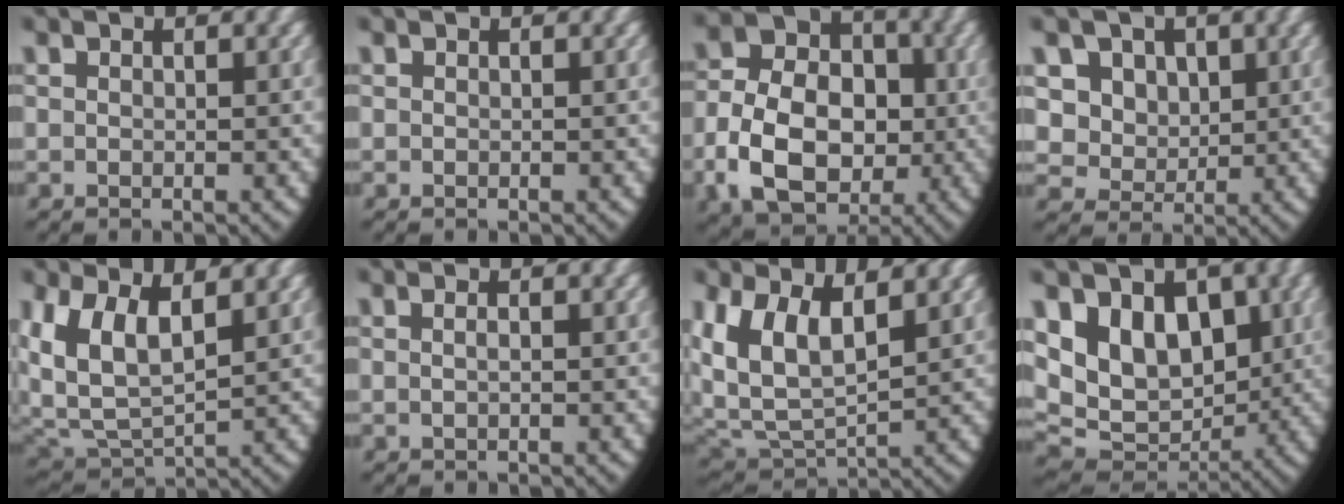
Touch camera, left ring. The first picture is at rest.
{"total": 0.0}
{"total": 12.6, "force": [-0.8, 9.9, 7.7], "torque": [-0.155, -0.032, -0.008]}
{"total": 11.6, "force": [1.1, 10.6, 4.5], "torque": [-0.151, -0.037, 0.021]}
{"total": 10.0, "force": [2.1, 8.0, 5.7], "torque": [-0.170, -0.036, 0.045]}
{"total": 0.7, "force": [-0.1, -0.3, 0.6], "torque": [-0.015, 0.001, 0.000]}
{"total": 11.0, "force": [2.4, 8.7, 6.3], "torque": [-0.184, -0.034, 0.051]}
{"total": 15.4, "force": [1.3, 12.8, 8.4], "torque": [-0.195, -0.039, 0.030]}